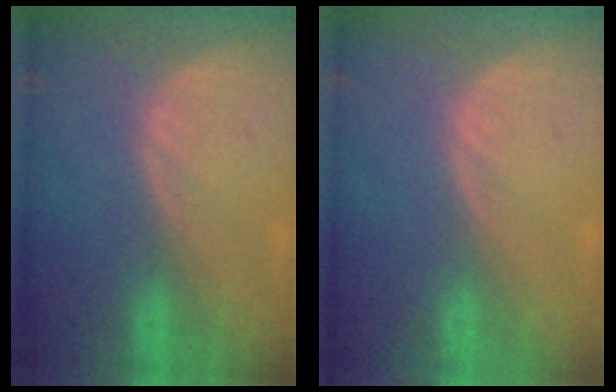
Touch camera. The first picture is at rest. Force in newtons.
{"total": 0.0}